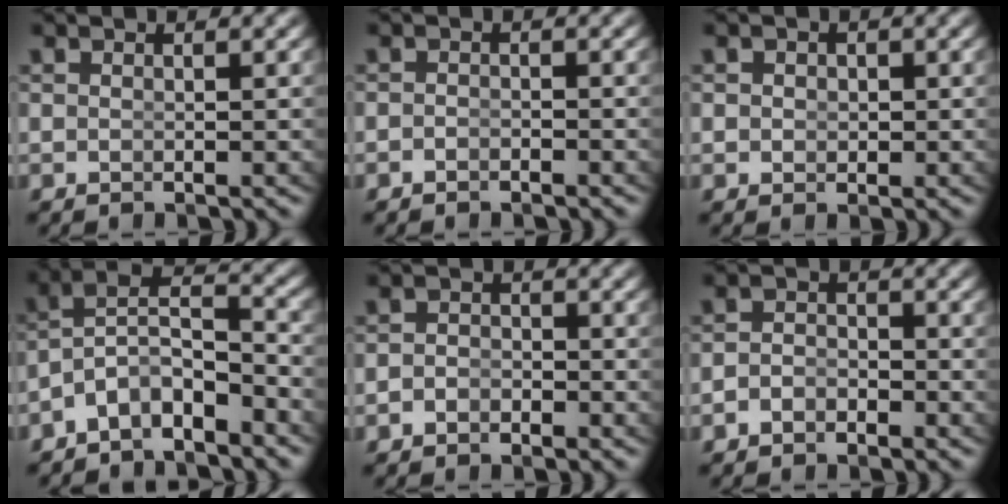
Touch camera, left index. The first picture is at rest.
{"total": 1.0, "force": [-1.0, 0.0, 0.0], "torque": [-0.002, -0.011, -0.013]}
{"total": 1.3, "force": [0.0, 1.1, 0.5], "torque": [-0.009, -0.010, 0.002]}
{"total": 7.4, "force": [-2.5, 5.8, 3.8], "torque": [-0.087, -0.035, -0.041]}
{"total": 1.7, "force": [-1.4, 0.9, 0.2], "torque": [0.002, -0.013, -0.024]}
{"total": 2.1, "force": [-1.7, 1.0, 0.4], "torque": [-0.002, -0.014, -0.029]}